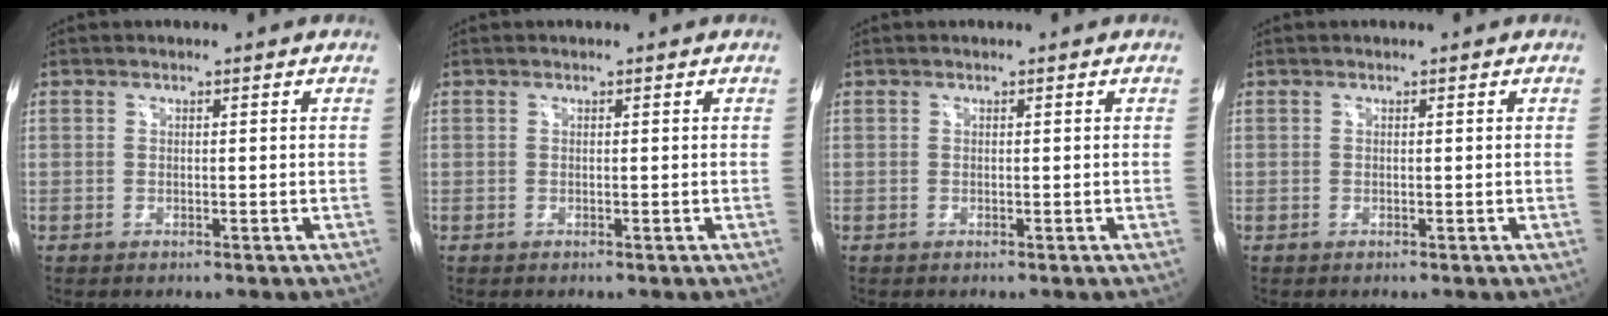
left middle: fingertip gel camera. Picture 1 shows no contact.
{"total": 0.0}
{"total": 0.0}
{"total": 0.0}